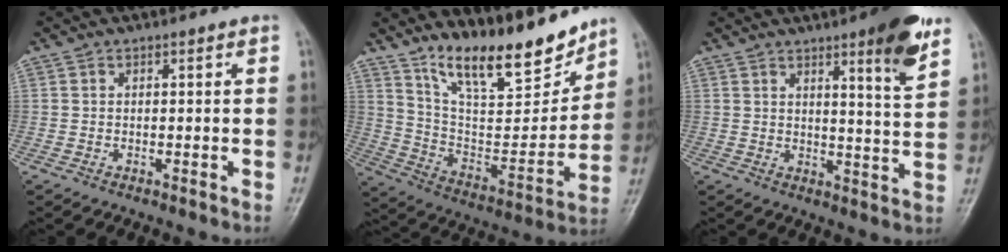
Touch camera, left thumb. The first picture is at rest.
{"total": 19.3, "force": [15.0, 5.6, 10.8], "torque": [-0.126, -0.094, 0.262]}
{"total": 9.7, "force": [5.9, 1.2, 7.6], "torque": [-0.092, -0.036, 0.077]}